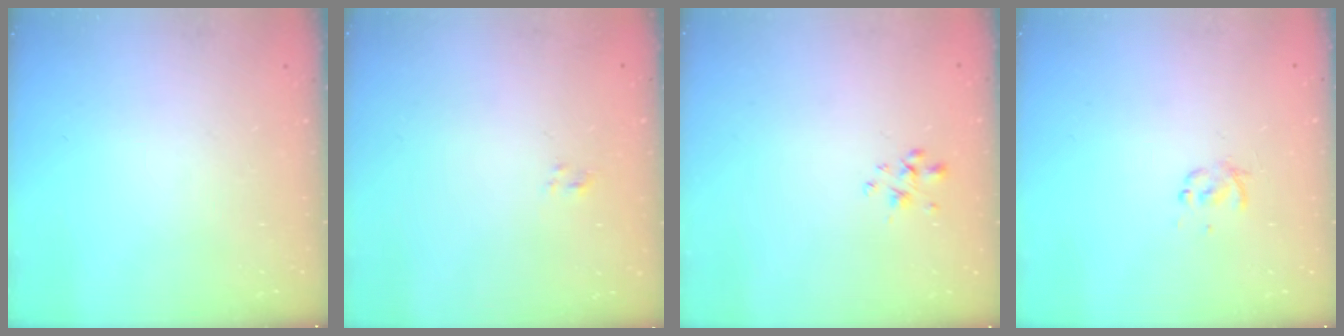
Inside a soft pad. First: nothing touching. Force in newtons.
{"total": 1.2, "press": 1.0, "slide": 0.7}
{"total": 1.7, "press": 1.5, "slide": 0.8}
{"total": 0.9, "press": 0.9, "slide": 0.2}